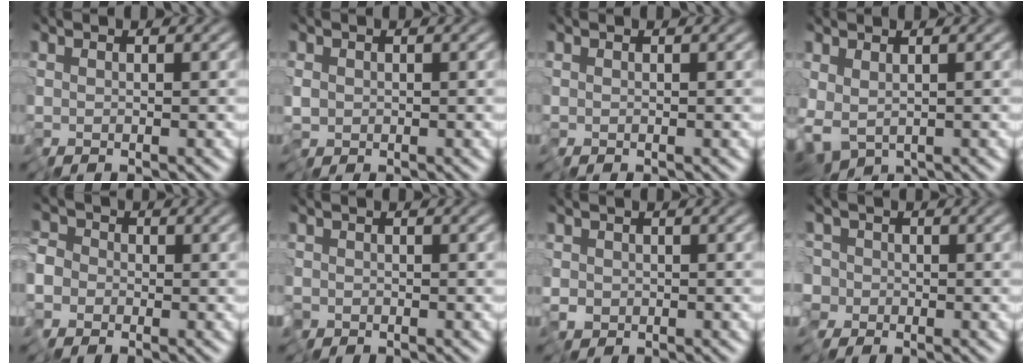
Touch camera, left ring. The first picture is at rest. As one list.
[{"total": 1.1, "force": [-0.4, 1.0, 0.4], "torque": [-0.010, -0.003, -0.012]}, {"total": 0.0}, {"total": 3.3, "force": [-0.4, 2.1, 2.6], "torque": [-0.046, -0.012, 0.004]}, {"total": 3.3, "force": [-1.6, 2.8, 0.6], "torque": [-0.005, 0.000, -0.040]}, {"total": 1.1, "force": [-0.6, 0.9, 0.1], "torque": [-0.002, -0.006, -0.016]}, {"total": 1.5, "force": [-0.7, 1.2, 0.5], "torque": [-0.011, -0.005, -0.017]}, {"total": 2.5, "force": [-1.1, 2.3, 0.0], "torque": [0.010, 0.001, -0.026]}]